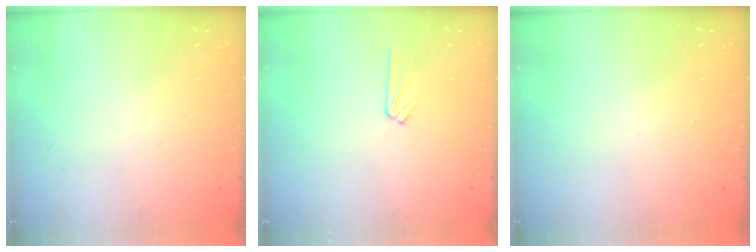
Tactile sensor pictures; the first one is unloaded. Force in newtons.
{"total": 4.9, "press": 4.8, "slide": 0.6}
{"total": 0.0}